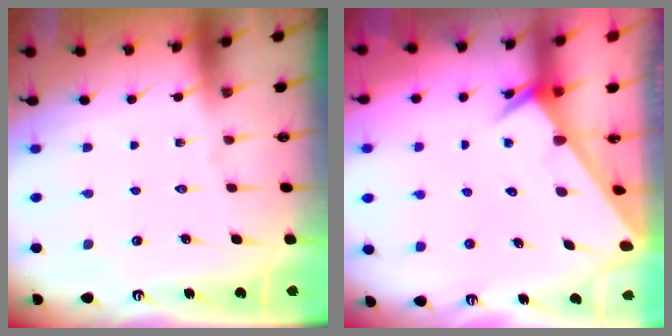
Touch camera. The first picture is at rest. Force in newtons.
{"total": 2.4, "press": 2.4, "slide": 0.0}